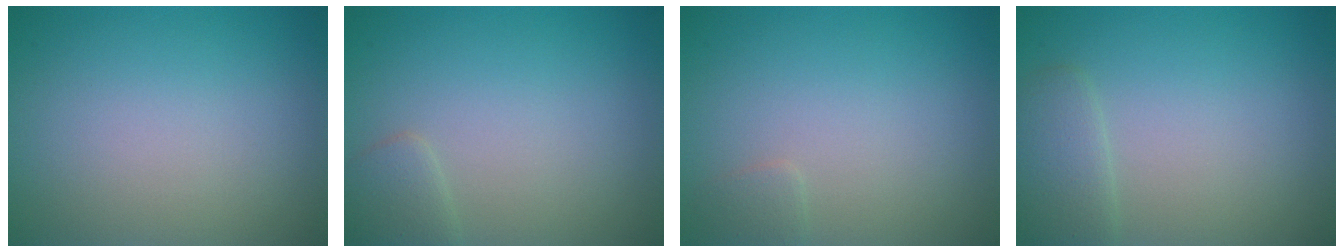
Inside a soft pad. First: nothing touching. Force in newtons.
{"total": 1.4, "press": 1.4, "slide": 0.1}
{"total": 0.8, "press": 0.8, "slide": 0.1}
{"total": 2.1, "press": 2.0, "slide": 0.1}